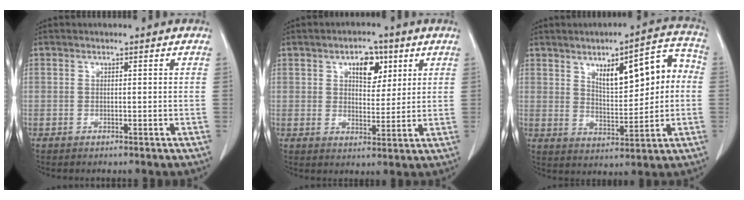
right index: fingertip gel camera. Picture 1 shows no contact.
{"total": 6.0, "force": [2.9, 3.2, 4.1], "torque": [-0.062, 0.009, 0.048]}
{"total": 12.0, "force": [2.7, 3.9, 11.1], "torque": [-0.151, 0.032, 0.046]}